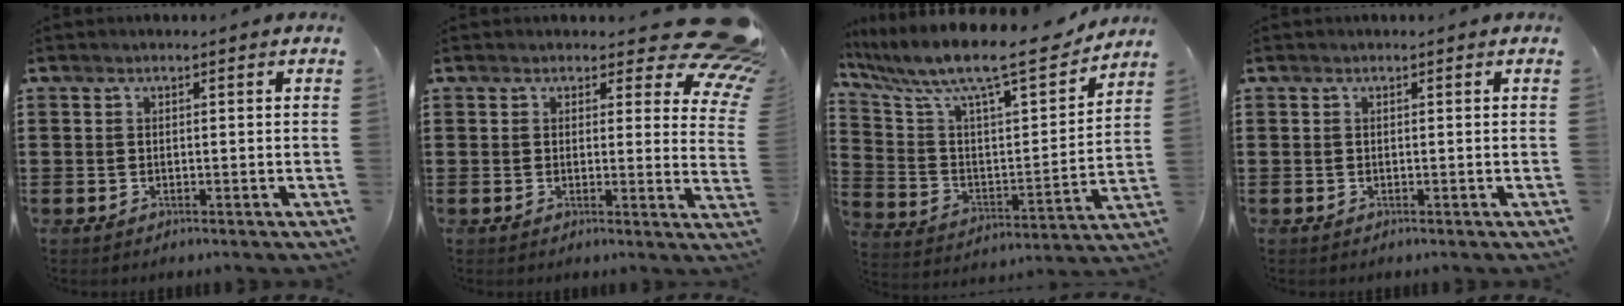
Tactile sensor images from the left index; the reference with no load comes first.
{"total": 7.0, "force": [5.5, 2.2, 3.8], "torque": [-0.048, -0.030, 0.093]}
{"total": 11.7, "force": [9.6, 1.2, 6.5], "torque": [-0.150, -0.075, 0.152]}
{"total": 0.0}